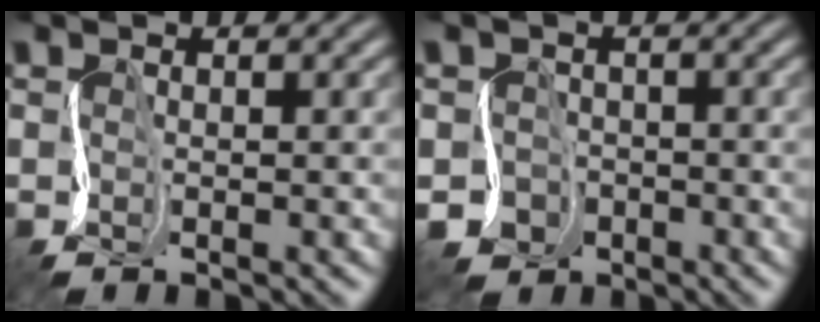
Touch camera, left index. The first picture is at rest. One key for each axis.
{"total": 2.1, "fx": -0.9, "fy": 1.9, "fz": -0.1, "tx": 0.006, "ty": 0.001, "tz": -0.018}